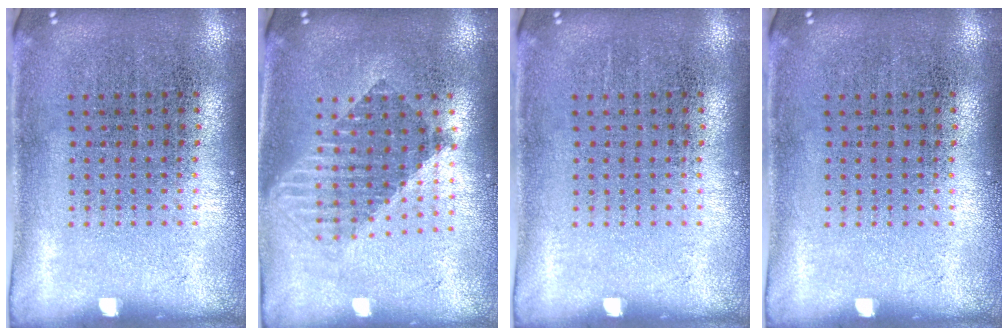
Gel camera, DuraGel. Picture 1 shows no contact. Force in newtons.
{"total": 1.6, "press": 1.4, "slide": 0.9}
{"total": 0.0}
{"total": 0.0}